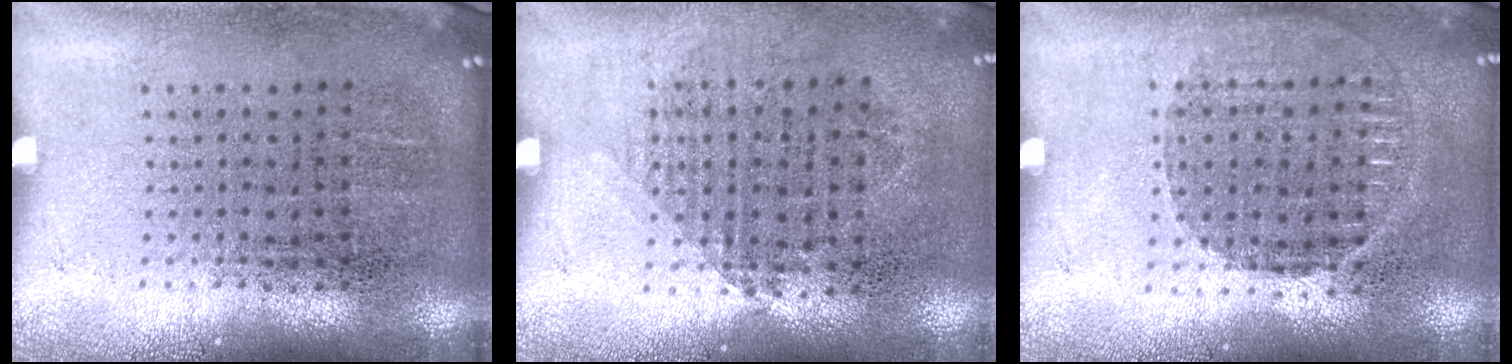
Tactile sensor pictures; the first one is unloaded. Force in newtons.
{"total": 0.9, "press": 0.8, "slide": 0.3}
{"total": 1.0, "press": 1.0, "slide": 0.1}